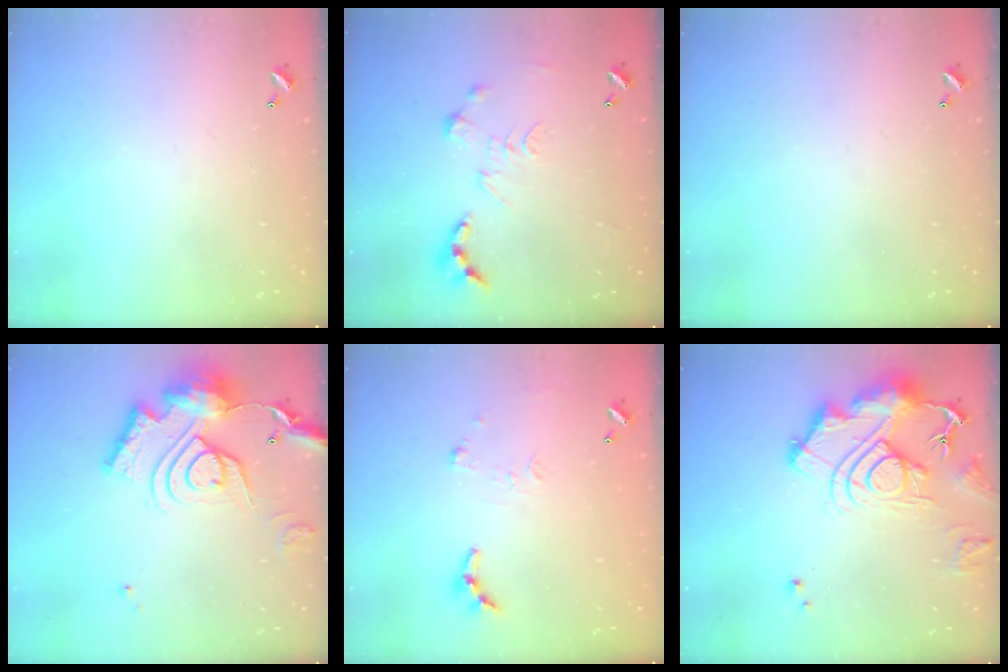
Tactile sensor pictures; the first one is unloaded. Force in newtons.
{"total": 0.0}
{"total": 0.0}
{"total": 21.9, "press": 21.7, "slide": 2.3}
{"total": 6.2, "press": 6.2, "slide": 0.4}
{"total": 16.2, "press": 16.1, "slide": 1.7}